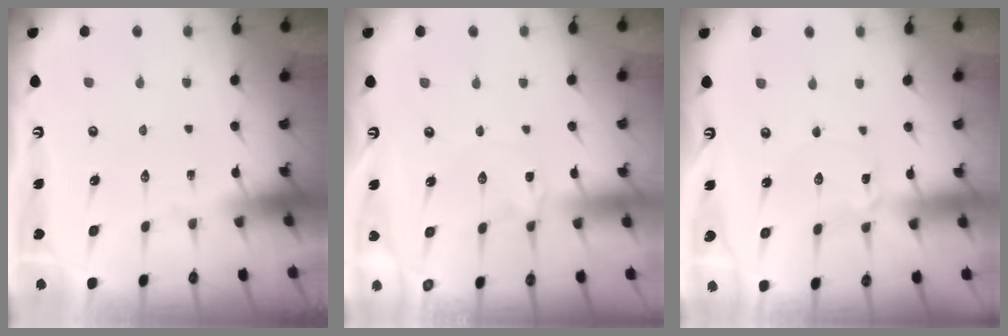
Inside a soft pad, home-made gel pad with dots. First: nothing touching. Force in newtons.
{"total": 2.4, "press": 2.4, "slide": 0.4}
{"total": 1.2, "press": 1.2, "slide": 0.0}